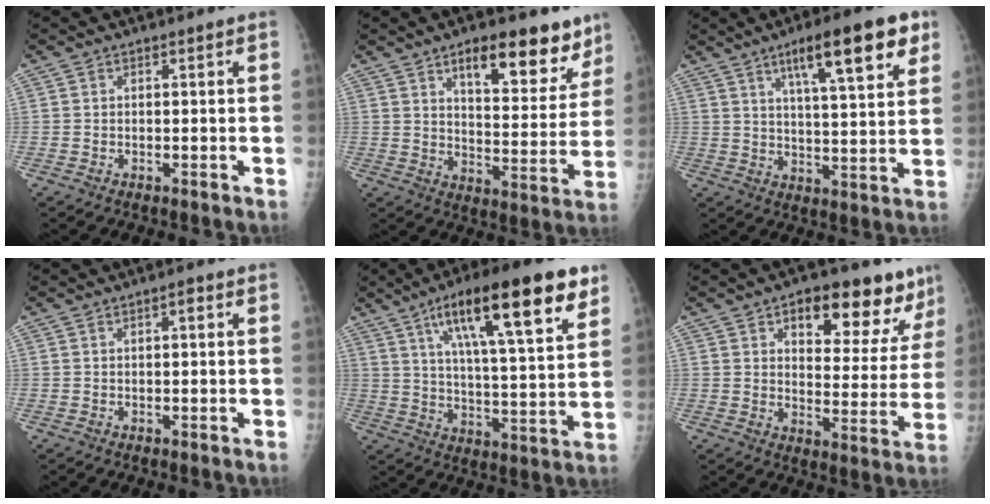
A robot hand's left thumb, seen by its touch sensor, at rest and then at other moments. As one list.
[{"total": 15.1, "force": [9.9, 6.0, 9.7], "torque": [-0.081, -0.060, 0.147]}, {"total": 15.5, "force": [8.3, 3.5, 12.6], "torque": [-0.168, -0.027, 0.123]}, {"total": 1.5, "force": [0.6, 0.5, 1.3], "torque": [-0.018, 0.002, 0.007]}, {"total": 22.7, "force": [12.4, 5.2, 18.2], "torque": [-0.266, -0.027, 0.198]}, {"total": 17.0, "force": [10.4, 7.7, 10.9], "torque": [-0.081, -0.046, 0.142]}]